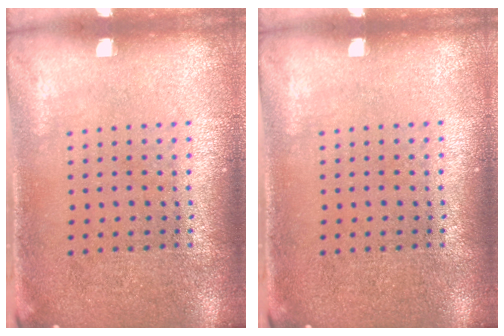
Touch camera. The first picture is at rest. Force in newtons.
{"total": 0.0}